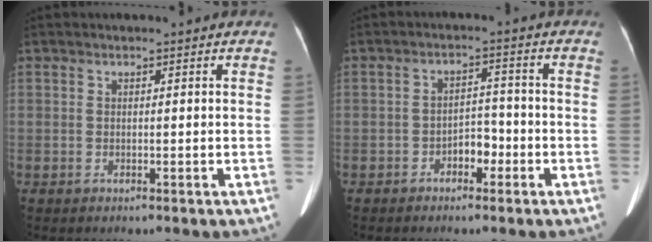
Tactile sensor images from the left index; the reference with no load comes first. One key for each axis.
{"total": 3.4, "fx": -2.0, "fy": 1.9, "fz": 2.1, "tx": -0.032, "ty": 0.009, "tz": -0.037}